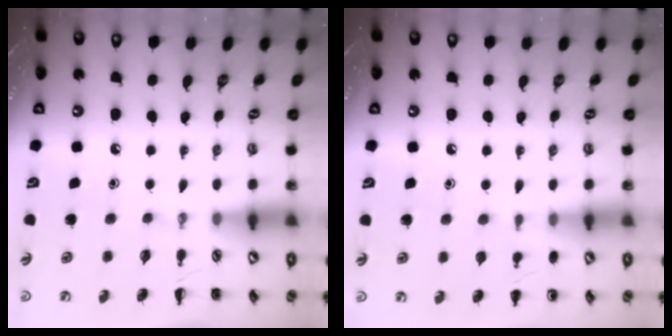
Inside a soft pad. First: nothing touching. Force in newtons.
{"total": 5.4, "press": 5.2, "slide": 1.5}